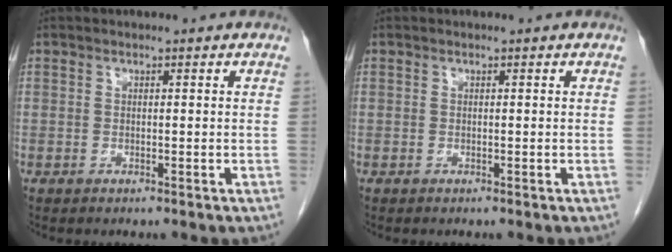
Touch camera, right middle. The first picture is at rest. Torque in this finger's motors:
{"motor_torque": [-0.05, -0.25, 0.02, 0.01]}